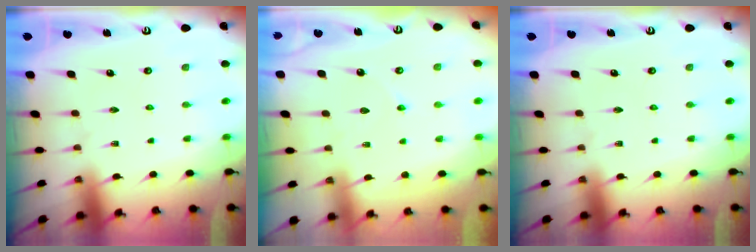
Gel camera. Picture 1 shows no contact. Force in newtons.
{"total": 2.9, "press": 2.9, "slide": 0.4}
{"total": 0.0}